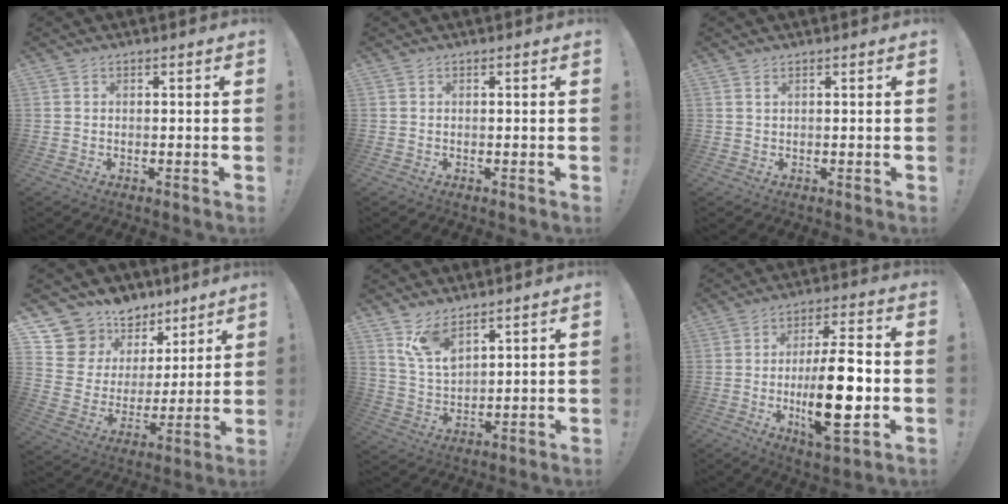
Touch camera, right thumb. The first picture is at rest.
{"total": 0.0}
{"total": 1.0, "force": [0.6, 0.4, 0.7], "torque": [-0.012, 0.000, 0.010]}
{"total": 12.4, "force": [9.8, 7.6, 1.2], "torque": [-0.040, -0.083, 0.192]}
{"total": 8.8, "force": [6.7, 3.7, 4.5], "torque": [-0.096, -0.033, 0.129]}
{"total": 18.1, "force": [-3.1, 5.3, 17.0], "torque": [-0.291, -0.002, -0.053]}